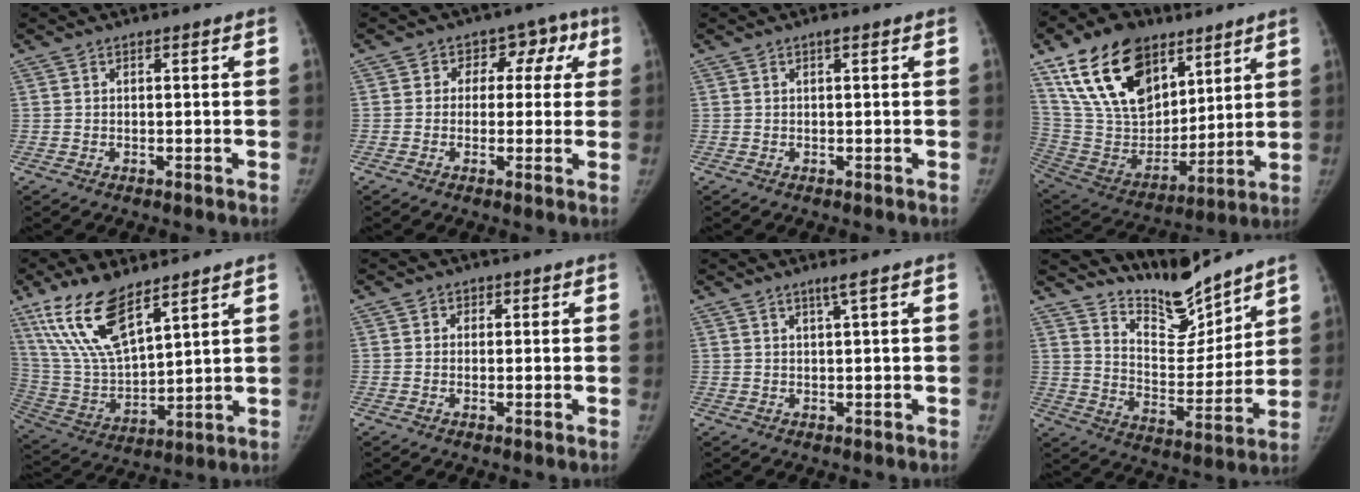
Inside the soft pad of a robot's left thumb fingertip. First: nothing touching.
{"total": 7.8, "force": [1.7, 6.4, 4.0], "torque": [0.007, 0.022, 0.008]}
{"total": 0.7, "force": [0.4, 0.1, 0.6], "torque": [-0.011, 0.003, 0.005]}
{"total": 25.3, "force": [14.5, 15.1, 14.2], "torque": [-0.238, -0.037, 0.270]}
{"total": 16.5, "force": [10.6, 5.8, 11.2], "torque": [-0.207, -0.048, 0.220]}
{"total": 1.5, "force": [0.4, 1.5, 0.3], "torque": [0.012, 0.002, -0.001]}
{"total": 1.7, "force": [1.1, -0.4, 1.2], "torque": [-0.027, -0.008, 0.023]}
{"total": 12.5, "force": [11.5, 3.0, 3.7], "torque": [-0.026, -0.092, 0.211]}